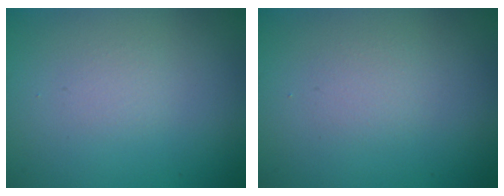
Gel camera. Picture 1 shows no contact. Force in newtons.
{"total": 1.1, "press": 1.1, "slide": 0.0}